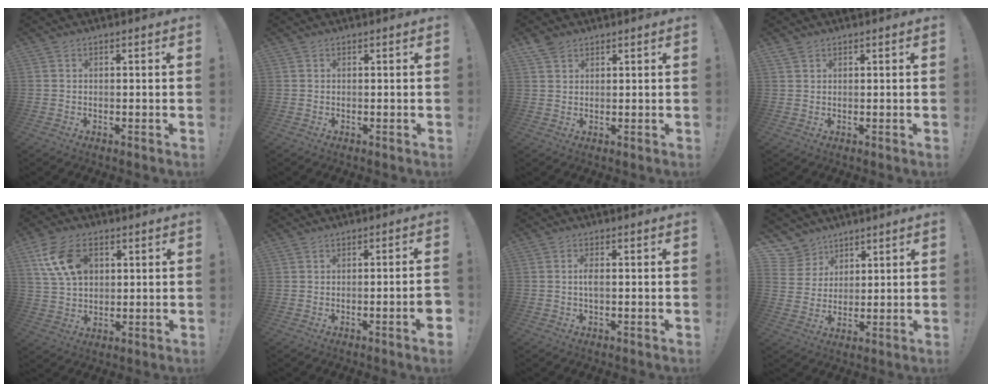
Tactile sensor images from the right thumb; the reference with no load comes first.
{"total": 0.0}
{"total": 3.6, "force": [2.8, 2.0, 1.3], "torque": [-0.017, -0.013, 0.050]}
{"total": 1.4, "force": [1.2, 0.6, 0.5], "torque": [-0.004, -0.007, 0.021]}
{"total": 13.4, "force": [5.2, 8.8, 8.6], "torque": [-0.160, -0.004, 0.102]}
{"total": 4.0, "force": [-1.5, -0.1, 3.7], "torque": [-0.050, -0.007, -0.023]}
{"total": 2.2, "force": [-0.2, 0.6, 2.2], "torque": [-0.042, 0.003, -0.005]}
{"total": 7.0, "force": [5.2, 4.7, 0.3], "torque": [-0.013, -0.047, 0.103]}